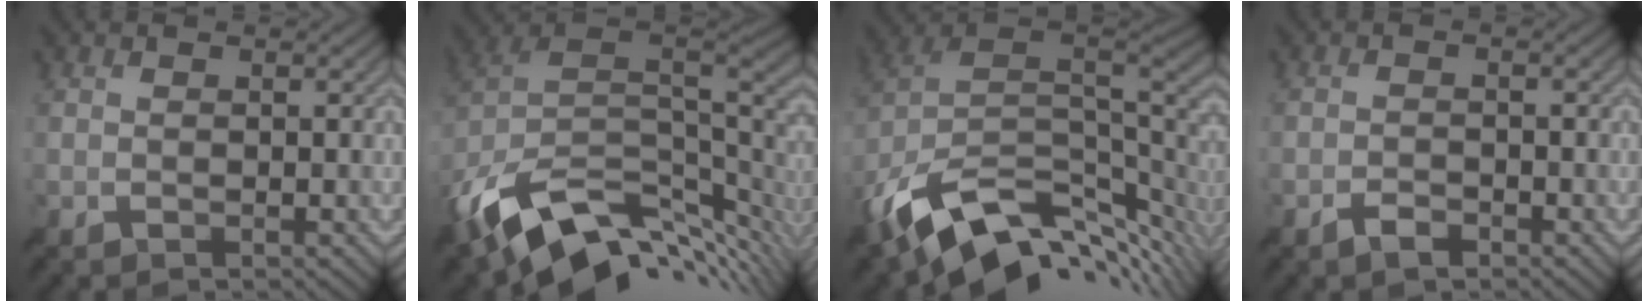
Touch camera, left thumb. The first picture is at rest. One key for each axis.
{"total": 15.5, "fx": -6.0, "fy": 8.9, "fz": 11.2, "tx": -0.241, "ty": -0.023, "tz": -0.095}
{"total": 15.5, "fx": -5.8, "fy": 8.8, "fz": 11.3, "tx": -0.242, "ty": -0.023, "tz": -0.094}
{"total": 1.8, "fx": -1.5, "fy": 0.7, "fz": 0.8, "tx": -0.011, "ty": -0.001, "tz": -0.031}